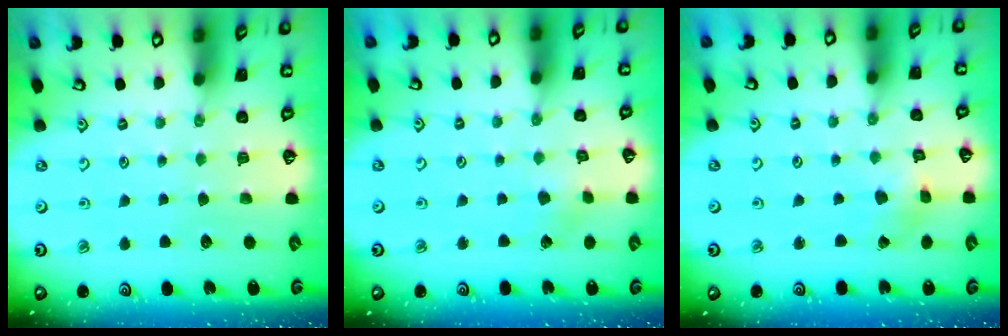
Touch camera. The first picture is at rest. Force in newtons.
{"total": 2.7, "press": 2.7, "slide": 0.2}
{"total": 1.4, "press": 1.4, "slide": 0.2}